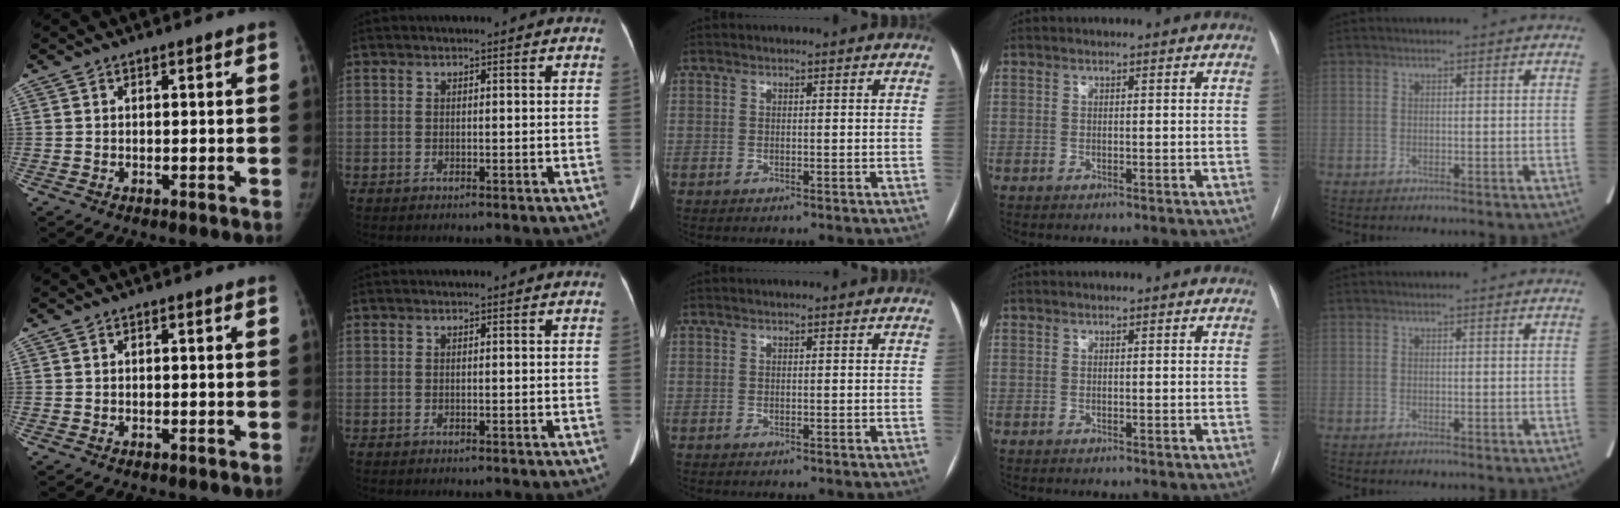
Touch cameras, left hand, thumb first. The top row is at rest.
{}